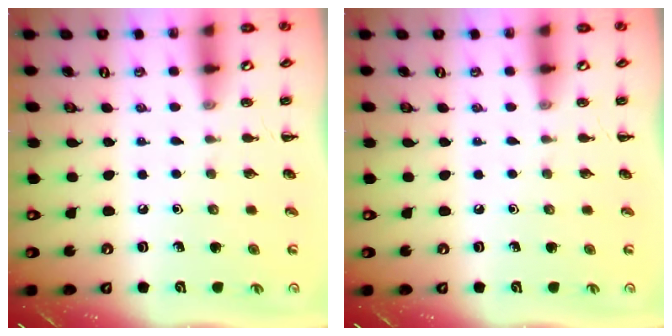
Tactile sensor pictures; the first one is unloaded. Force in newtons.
{"total": 0.0}